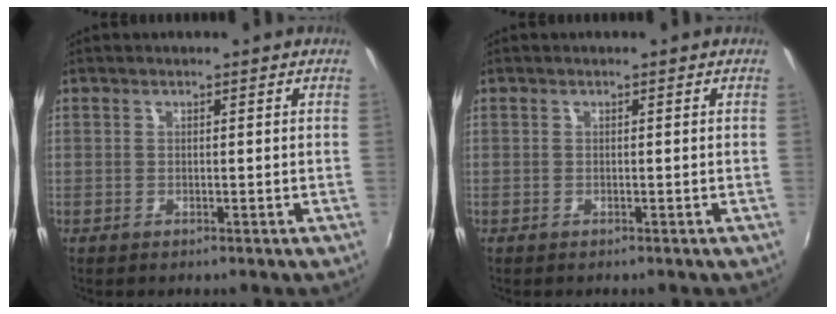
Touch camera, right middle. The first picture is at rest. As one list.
[{"total": 0.0}]